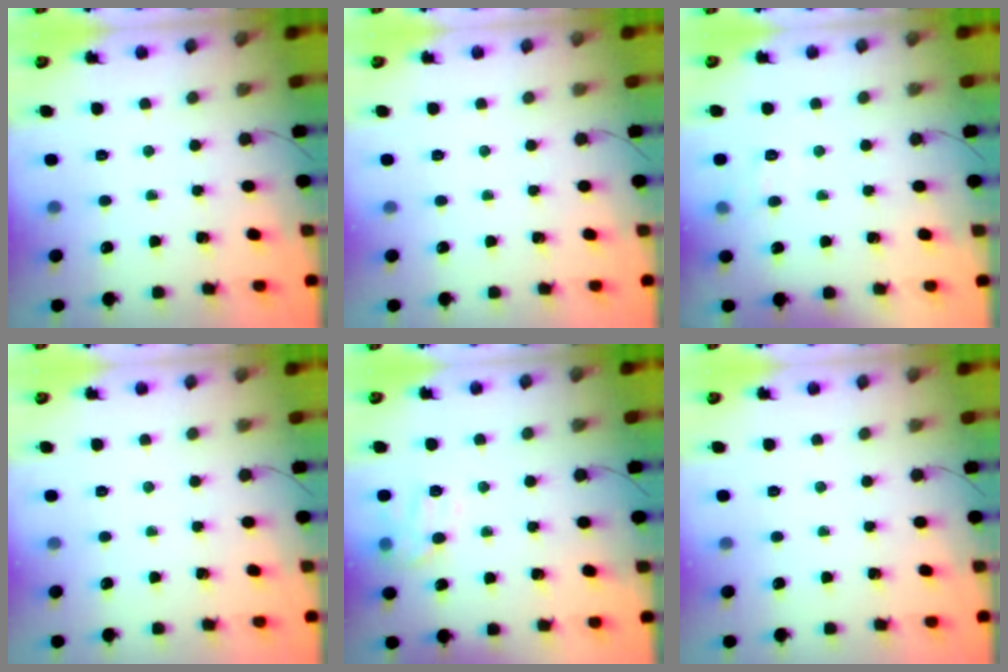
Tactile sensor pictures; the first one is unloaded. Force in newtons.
{"total": 0.0}
{"total": 7.1, "press": 6.9, "slide": 1.8}
{"total": 0.0}
{"total": 10.2, "press": 10.2, "slide": 0.2}
{"total": 0.0}